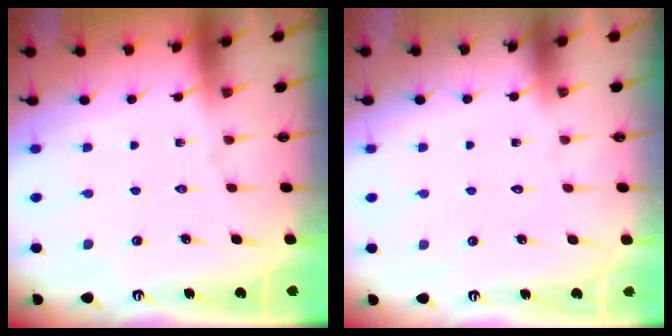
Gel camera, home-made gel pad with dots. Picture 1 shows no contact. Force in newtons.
{"total": 1.5, "press": 1.5, "slide": 0.0}